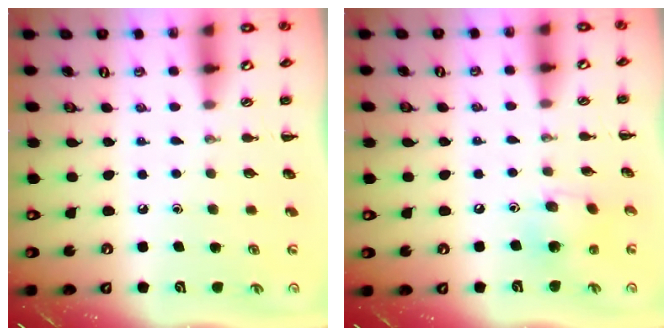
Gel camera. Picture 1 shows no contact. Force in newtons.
{"total": 6.4, "press": 6.2, "slide": 1.7}